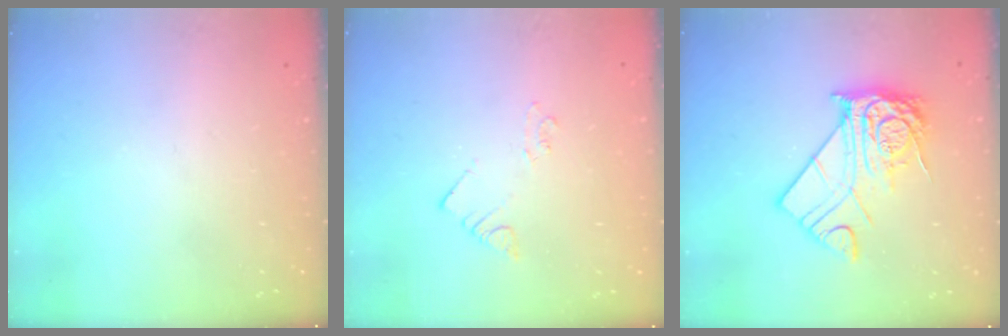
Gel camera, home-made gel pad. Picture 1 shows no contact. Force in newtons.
{"total": 2.0, "press": 2.0, "slide": 0.3}
{"total": 13.8, "press": 13.7, "slide": 1.1}